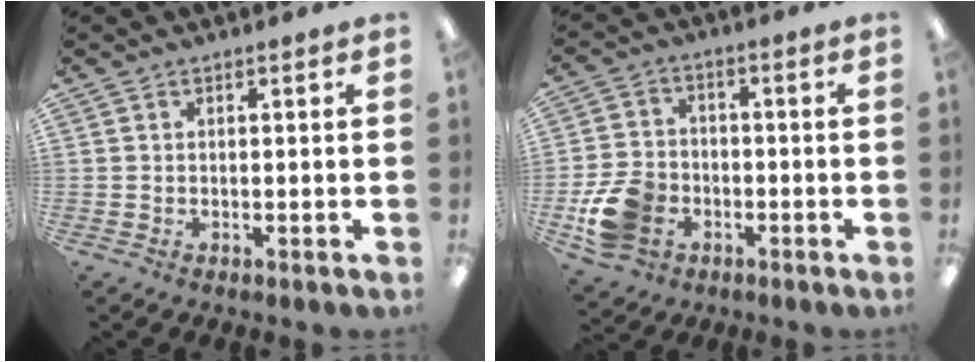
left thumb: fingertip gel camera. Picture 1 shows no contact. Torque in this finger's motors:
{"motor_torque": [0.38, 2.49, 0.18, -0.01, 0.08]}